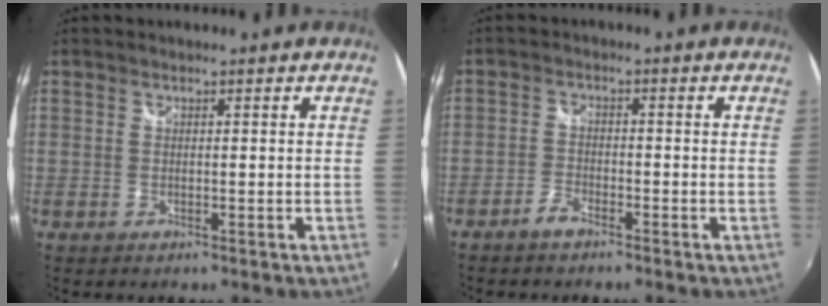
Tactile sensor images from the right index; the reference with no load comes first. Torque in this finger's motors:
{"motor_torque": [0.23, -0.22, 0.15, 0.02]}